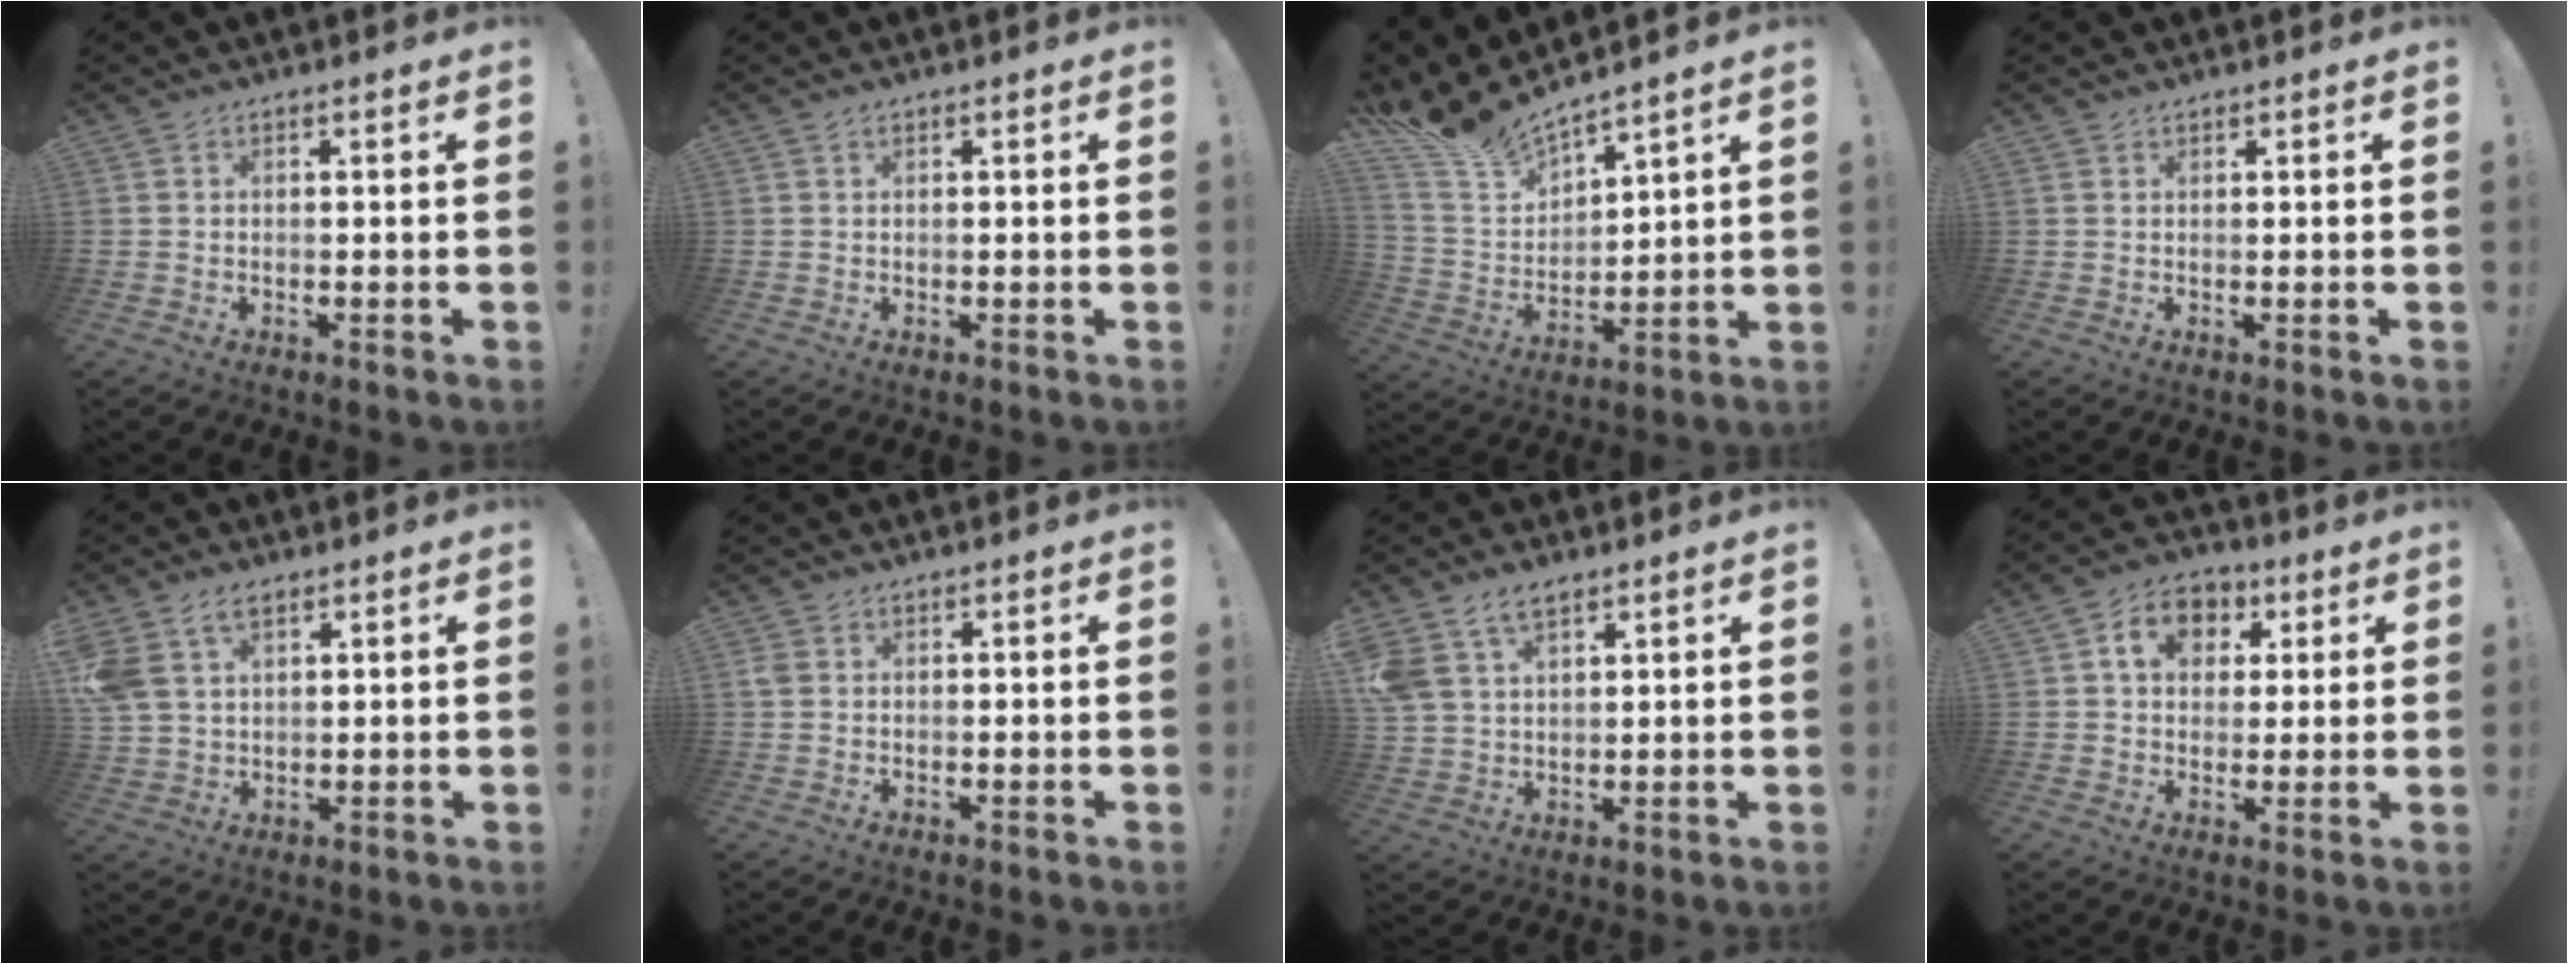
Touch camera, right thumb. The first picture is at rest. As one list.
[{"total": 0.5, "force": [0.3, 0.3, 0.2], "torque": [-0.005, 0.000, 0.007]}, {"total": 12.1, "force": [11.2, 2.8, 3.6], "torque": [-0.102, -0.094, 0.206]}, {"total": 0.6, "force": [0.5, 0.3, 0.1], "torque": [-0.001, -0.001, 0.011]}, {"total": 8.9, "force": [4.8, 5.6, 4.9], "torque": [-0.101, -0.007, 0.098]}, {"total": 2.2, "force": [0.5, 1.7, 1.3], "torque": [-0.022, 0.005, 0.011]}, {"total": 9.1, "force": [5.9, 5.5, 4.2], "torque": [-0.080, -0.019, 0.120]}, {"total": 9.8, "force": [3.3, 7.8, 4.9], "torque": [-0.072, 0.002, 0.062]}]